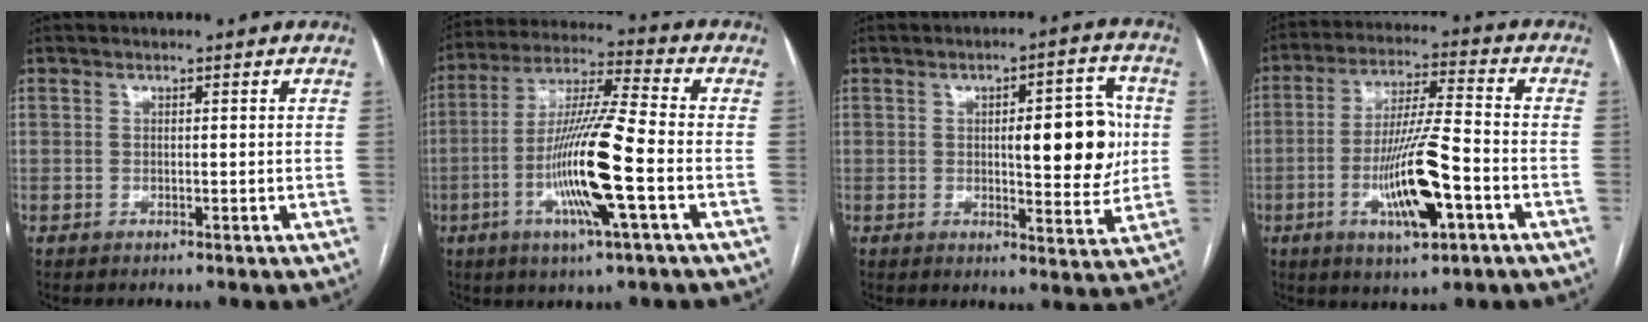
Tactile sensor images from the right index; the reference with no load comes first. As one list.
[{"total": 14.9, "force": [-4.2, 0.0, 14.3], "torque": [-0.283, -0.007, -0.084]}, {"total": 11.1, "force": [1.0, 3.3, 10.5], "torque": [-0.132, 0.013, 0.017]}, {"total": 13.0, "force": [-4.6, 1.5, 12.1], "torque": [-0.230, -0.008, -0.079]}]